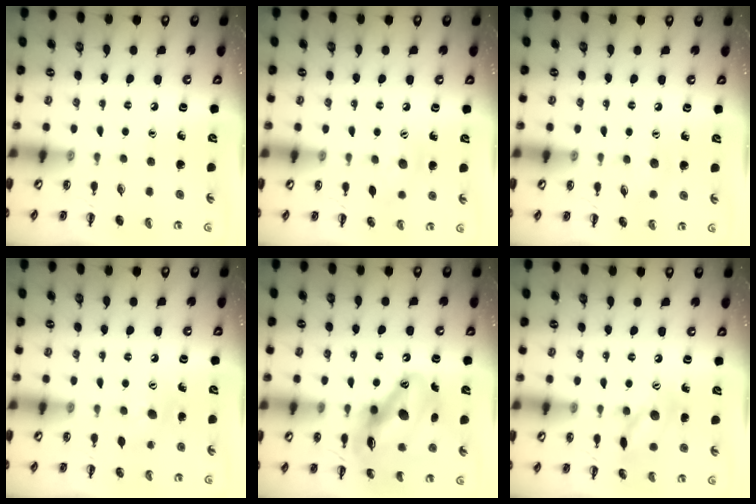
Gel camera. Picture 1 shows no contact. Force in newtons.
{"total": 8.5, "press": 8.4, "slide": 1.1}
{"total": 6.2, "press": 6.0, "slide": 1.6}
{"total": 6.9, "press": 6.7, "slide": 1.5}
{"total": 14.6, "press": 14.1, "slide": 3.7}
{"total": 11.3, "press": 11.2, "slide": 0.8}